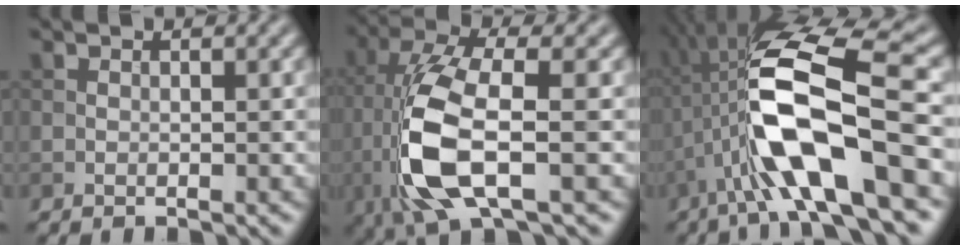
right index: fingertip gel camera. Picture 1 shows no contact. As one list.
[{"total": 9.1, "force": [-2.1, 3.2, 8.2], "torque": [-0.191, 0.004, -0.044]}, {"total": 11.6, "force": [-2.2, 3.3, 10.9], "torque": [-0.214, 0.012, -0.049]}]